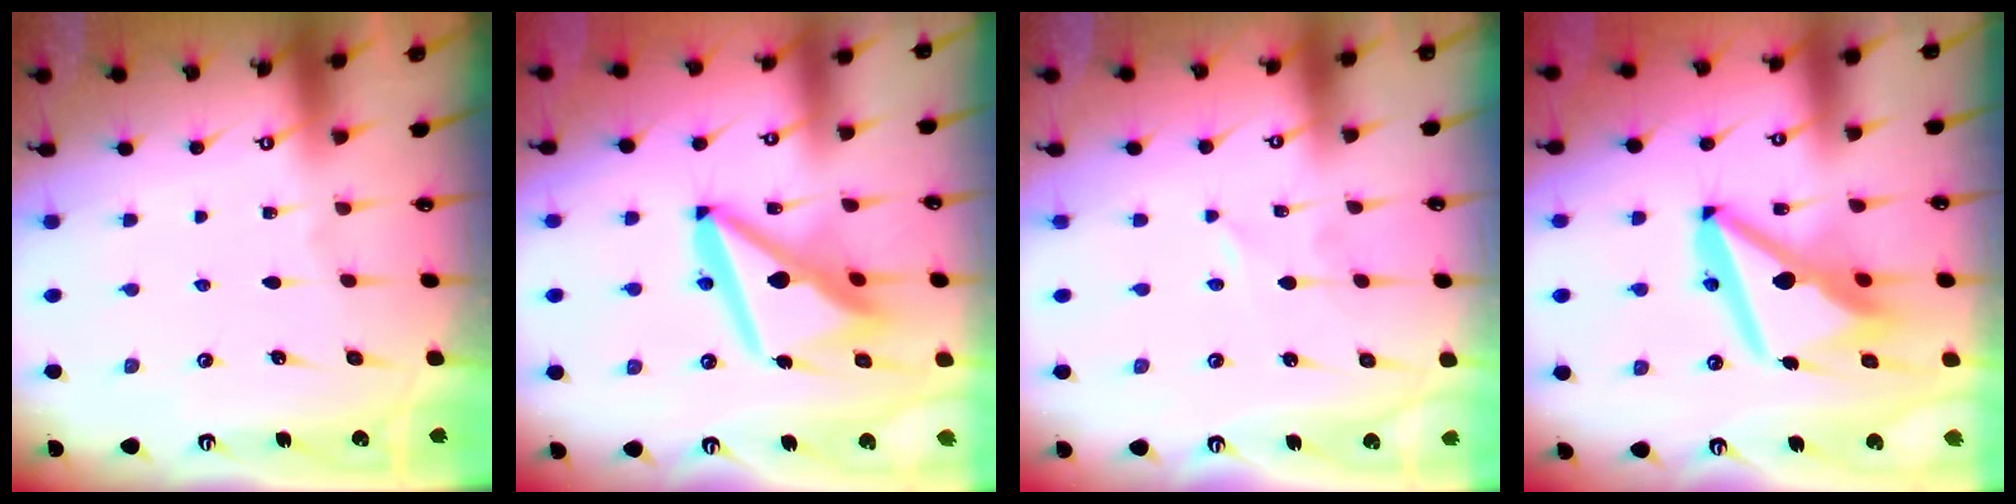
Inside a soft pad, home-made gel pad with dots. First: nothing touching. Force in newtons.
{"total": 15.3, "press": 15.1, "slide": 1.8}
{"total": 0.0}
{"total": 14.7, "press": 14.7, "slide": 1.5}